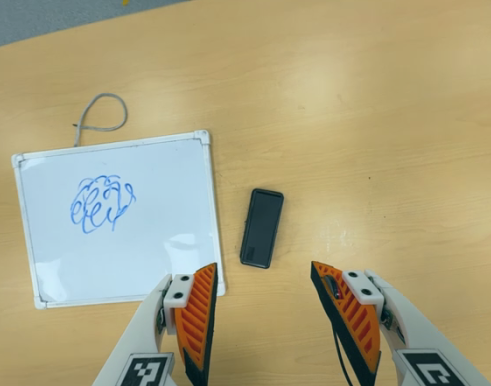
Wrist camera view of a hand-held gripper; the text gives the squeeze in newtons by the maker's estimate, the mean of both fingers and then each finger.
{"total": 0.0}